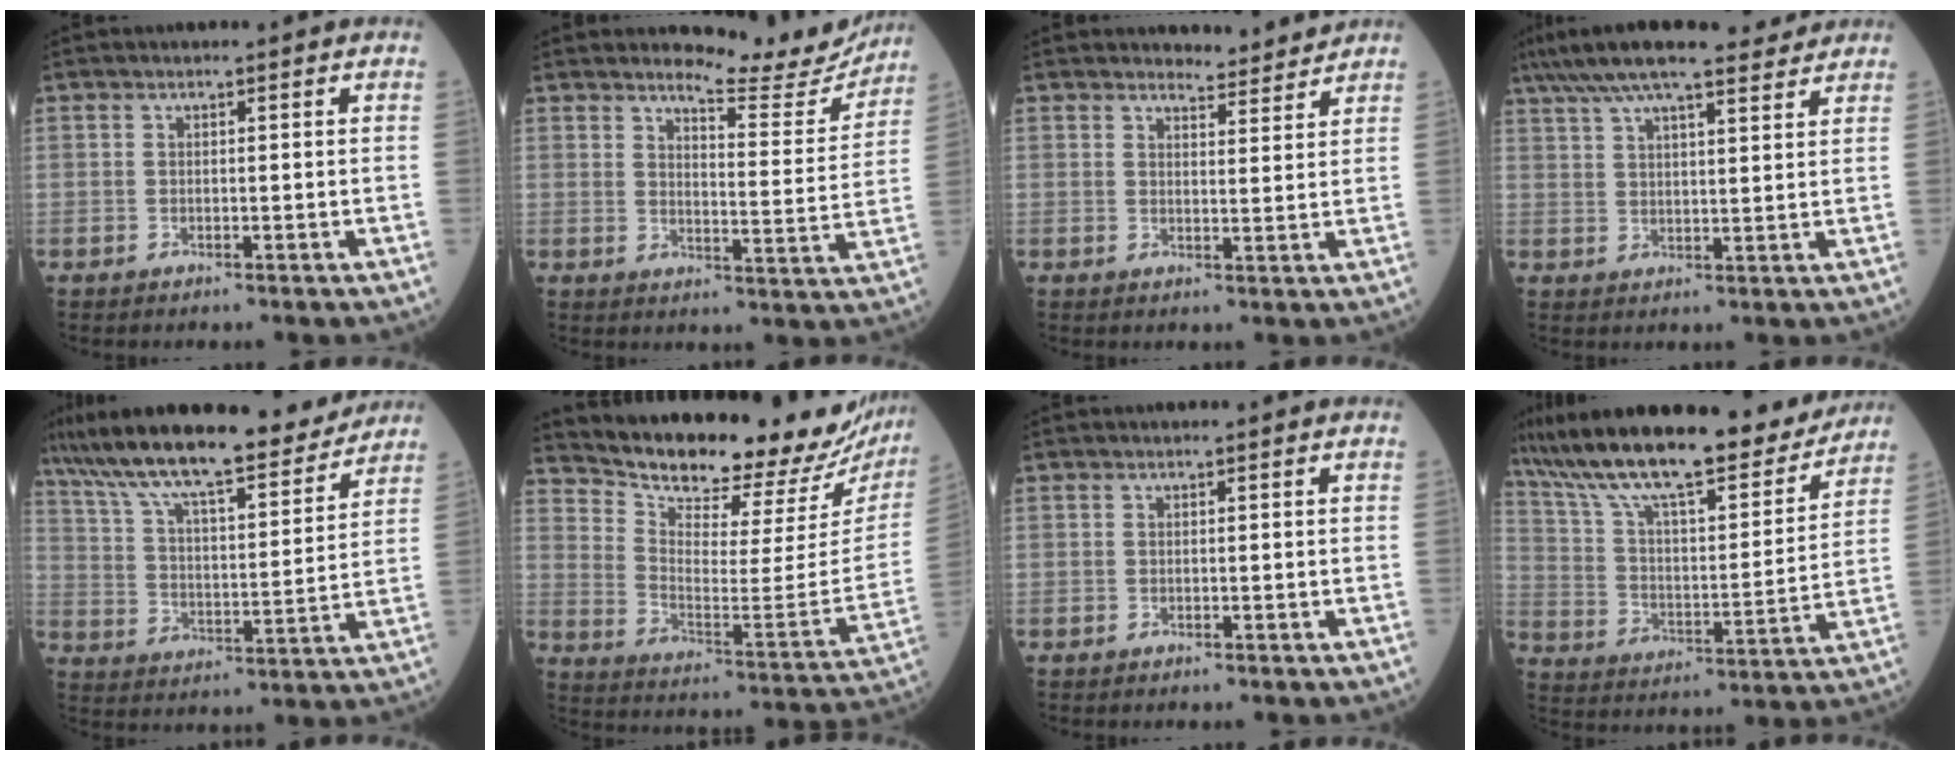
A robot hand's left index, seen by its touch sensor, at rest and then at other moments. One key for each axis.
{"total": 10.6, "fx": 10.5, "fy": 0.9, "fz": 1.4, "tx": -0.018, "ty": -0.047, "tz": 0.127}
{"total": 3.9, "fx": 3.9, "fy": 0.4, "fz": -0.4, "tx": -0.005, "ty": -0.007, "tz": 0.051}
{"total": 16.0, "fx": 13.4, "fy": 2.8, "fz": 8.3, "tx": -0.158, "ty": 0.039, "tz": 0.206}
{"total": 20.1, "fx": 17.2, "fy": 3.1, "fz": 9.9, "tx": -0.174, "ty": 0.016, "tz": 0.275}
{"total": 25.7, "fx": 24.1, "fy": 5.5, "fz": 6.9, "tx": -0.119, "ty": -0.094, "tz": 0.319}
{"total": 0.0}
{"total": 24.6, "fx": 20.6, "fy": 4.8, "fz": 12.5, "tx": -0.214, "ty": 0.003, "tz": 0.321}